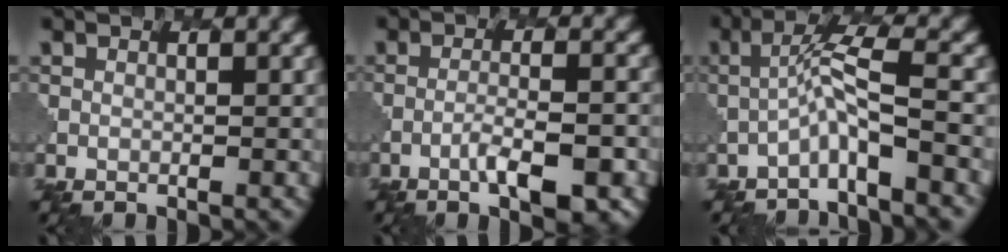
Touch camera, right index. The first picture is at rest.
{"total": 4.8, "force": [-2.3, 1.1, 4.1], "torque": [-0.072, 0.001, -0.031]}
{"total": 3.5, "force": [-1.7, 0.3, 3.1], "torque": [-0.053, 0.016, -0.037]}